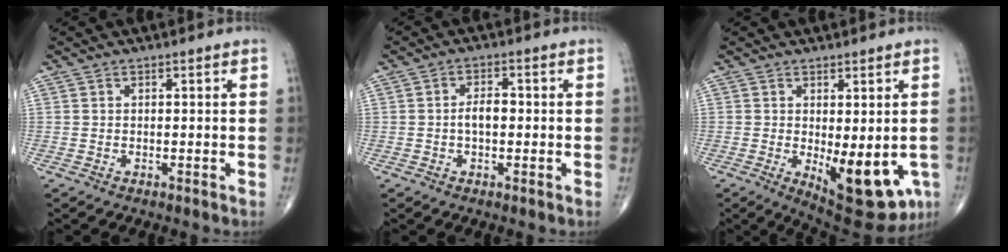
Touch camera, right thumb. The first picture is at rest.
{"total": 3.5, "force": [-0.4, 1.9, 2.9], "torque": [-0.047, 0.012, -0.010]}
{"total": 13.6, "force": [-3.3, 5.6, 12.0], "torque": [-0.141, -0.024, -0.028]}